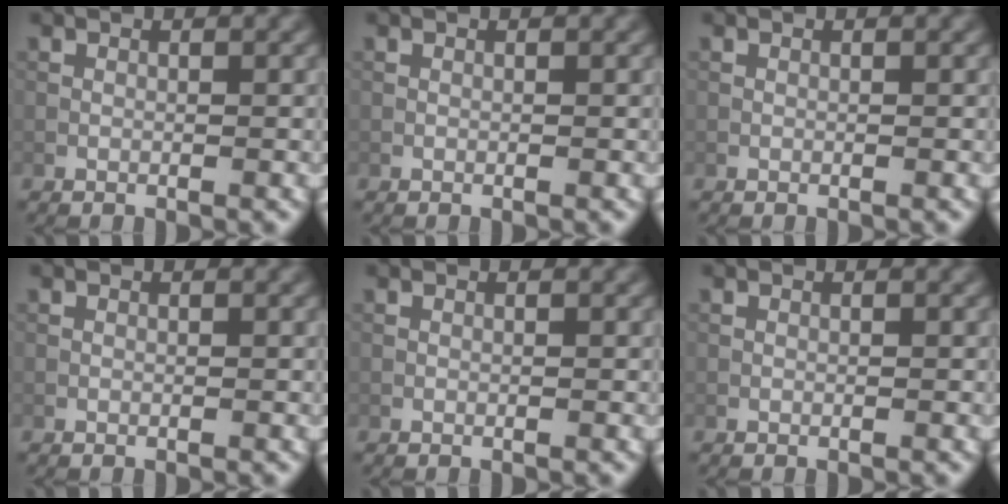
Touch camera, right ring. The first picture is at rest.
{"total": 0.0}
{"total": 0.0}
{"total": 0.0}
{"total": 0.0}
{"total": 0.0}